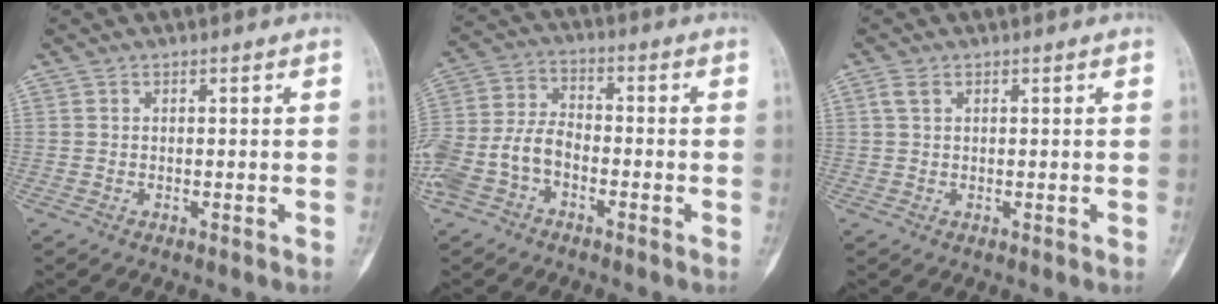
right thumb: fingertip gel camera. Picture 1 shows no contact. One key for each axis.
{"total": 11.6, "fx": -4.3, "fy": 7.7, "fz": 7.6, "tx": -0.165, "ty": 0.034, "tz": -0.089}
{"total": 1.7, "fx": 0.7, "fy": 1.1, "fz": 1.2, "tx": -0.030, "ty": 0.009, "tz": 0.019}